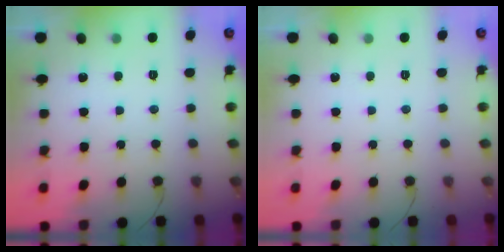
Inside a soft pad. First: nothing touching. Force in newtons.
{"total": 0.0}